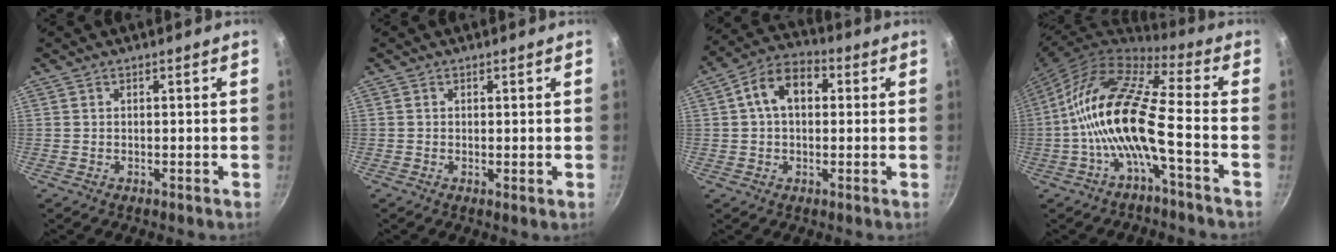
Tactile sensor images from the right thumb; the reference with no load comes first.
{"total": 0.6, "force": [0.2, 0.2, 0.5], "torque": [-0.008, -0.008, -0.001]}
{"total": 10.1, "force": [1.8, 6.7, 7.3], "torque": [-0.098, 0.029, 0.014]}
{"total": 16.3, "force": [-3.6, 4.5, 15.2], "torque": [-0.296, 0.045, -0.084]}